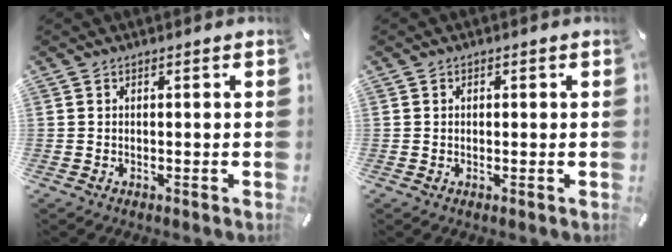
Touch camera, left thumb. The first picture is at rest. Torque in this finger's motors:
{"motor_torque": [-0.23, -0.27, -0.06, 0.08, -0.01]}